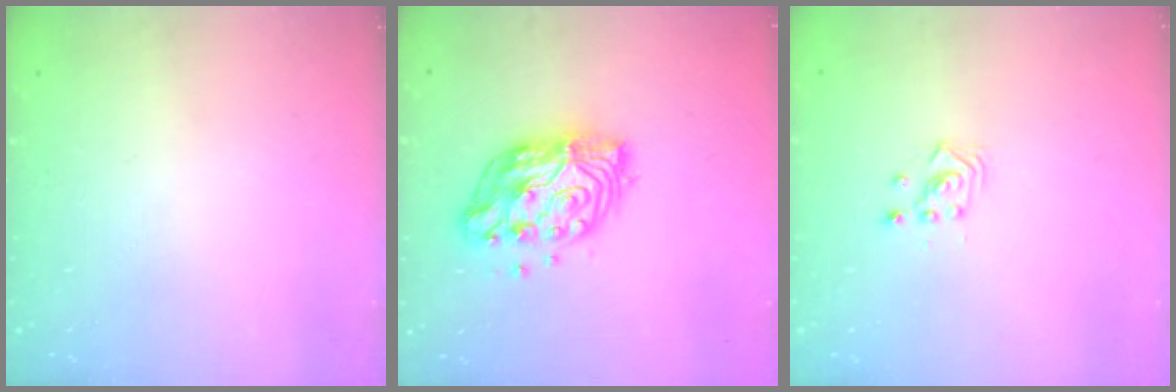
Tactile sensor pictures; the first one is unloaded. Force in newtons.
{"total": 12.5, "press": 12.5, "slide": 1.1}
{"total": 2.9, "press": 2.9, "slide": 0.3}